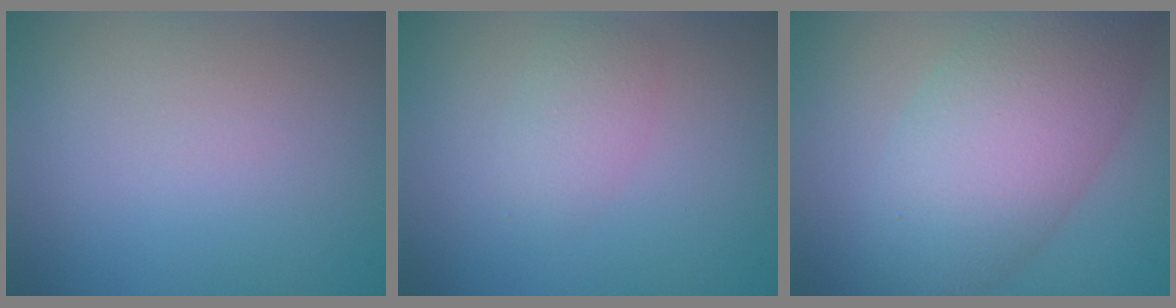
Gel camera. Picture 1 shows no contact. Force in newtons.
{"total": 1.8, "press": 1.8, "slide": 0.1}
{"total": 8.1, "press": 8.0, "slide": 0.4}